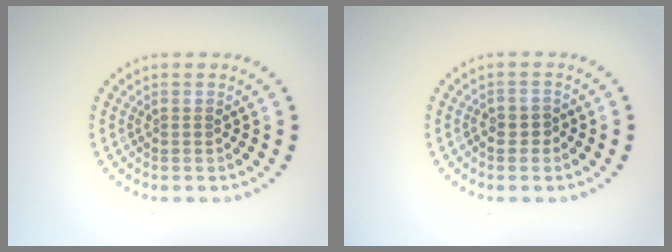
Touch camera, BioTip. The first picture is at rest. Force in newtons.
{"total": 1.3, "press": 1.1, "slide": 0.6}